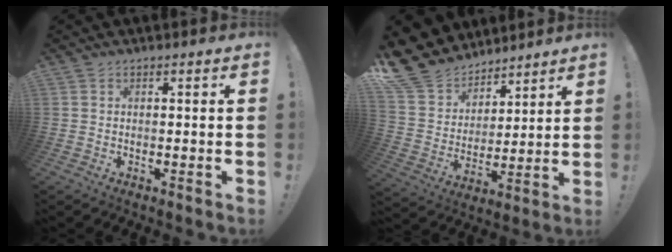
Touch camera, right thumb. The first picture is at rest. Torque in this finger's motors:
{"motor_torque": [-0.03, 0.23, 0.50, 0.56, 0.13]}